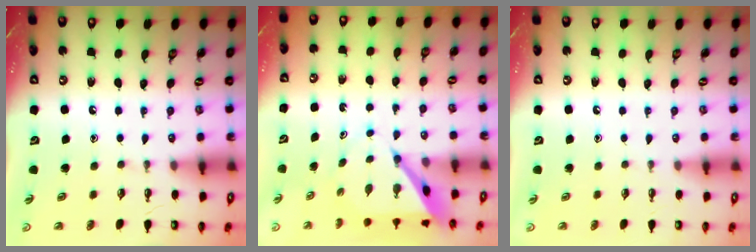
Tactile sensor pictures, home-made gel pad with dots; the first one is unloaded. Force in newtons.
{"total": 6.0, "press": 5.9, "slide": 0.6}
{"total": 0.0}